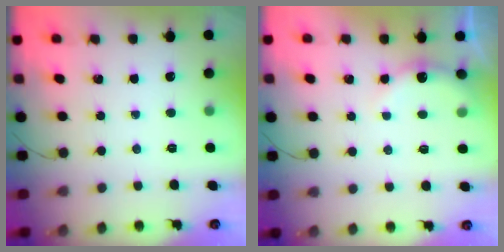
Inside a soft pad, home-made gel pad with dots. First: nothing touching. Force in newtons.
{"total": 6.2, "press": 6.1, "slide": 1.2}